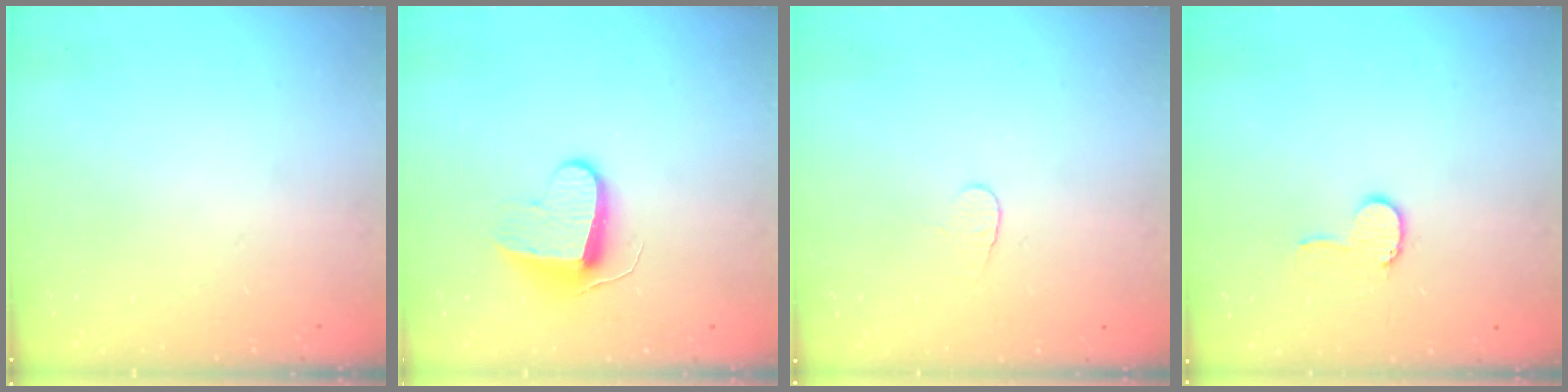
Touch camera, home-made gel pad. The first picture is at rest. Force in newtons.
{"total": 8.9, "press": 8.9, "slide": 0.1}
{"total": 4.3, "press": 4.3, "slide": 0.3}
{"total": 6.9, "press": 6.8, "slide": 0.7}